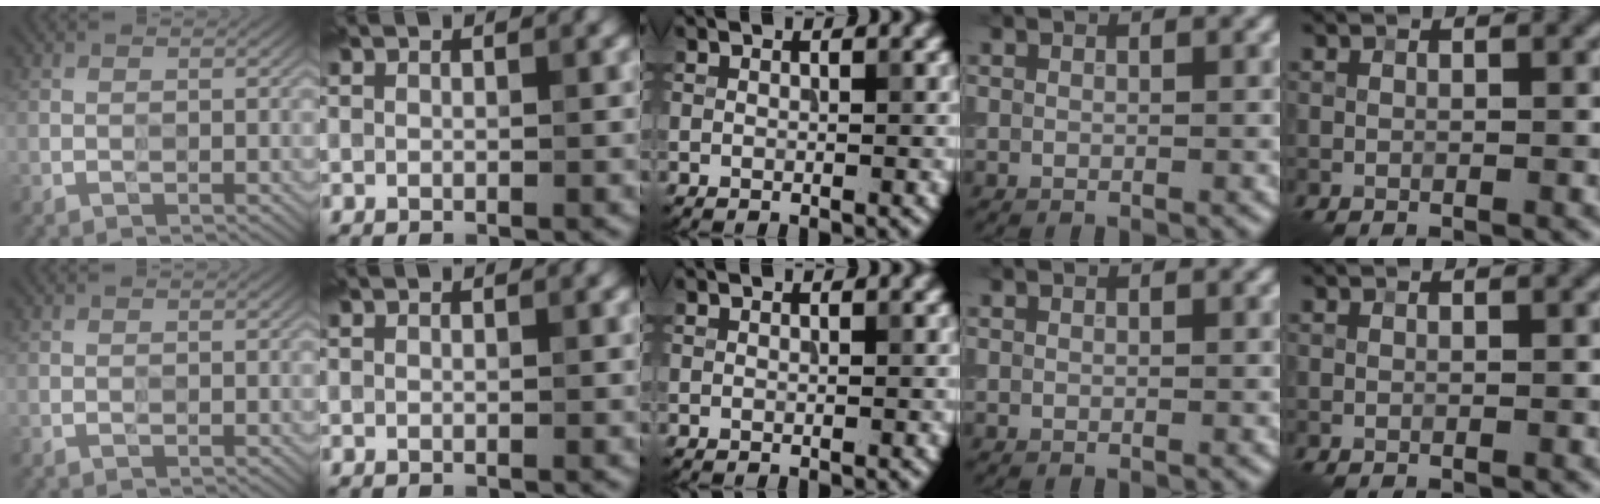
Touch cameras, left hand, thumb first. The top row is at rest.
{}